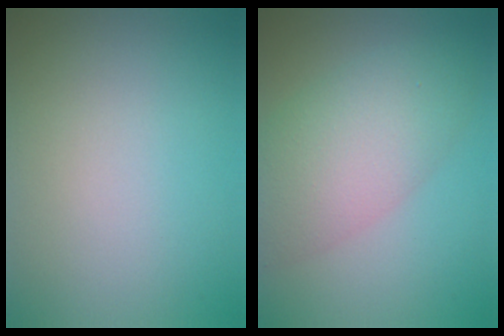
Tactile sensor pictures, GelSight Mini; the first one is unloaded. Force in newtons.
{"total": 6.3, "press": 6.3, "slide": 0.2}